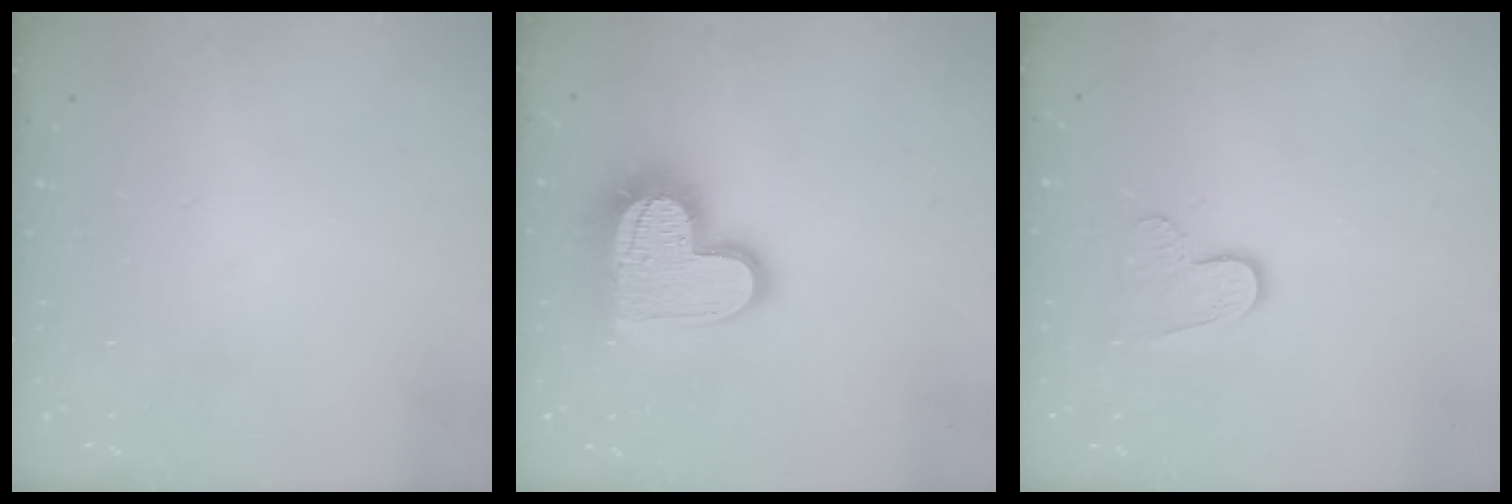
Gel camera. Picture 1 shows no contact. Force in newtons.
{"total": 17.2, "press": 17.2, "slide": 1.2}
{"total": 5.9, "press": 5.9, "slide": 0.4}